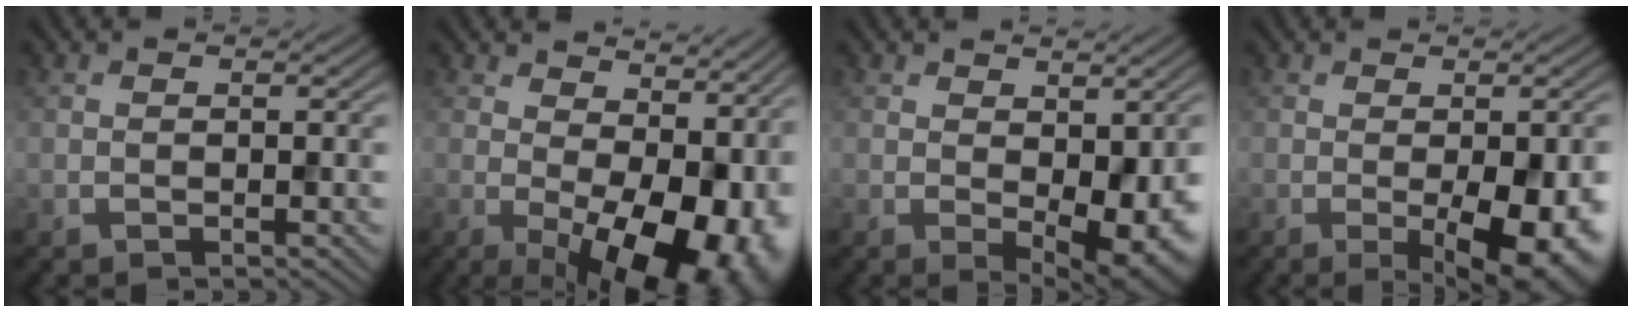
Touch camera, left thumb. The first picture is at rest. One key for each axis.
{"total": 17.0, "fx": -0.9, "fy": 9.3, "fz": 14.3, "tx": -0.170, "ty": -0.034, "tz": 0.022}
{"total": 7.8, "fx": -0.6, "fy": 3.9, "fz": 6.7, "tx": -0.099, "ty": -0.019, "tz": 0.006}
{"total": 9.3, "fx": -2.5, "fy": 3.1, "fz": 8.4, "tx": -0.128, "ty": -0.024, "tz": -0.019}